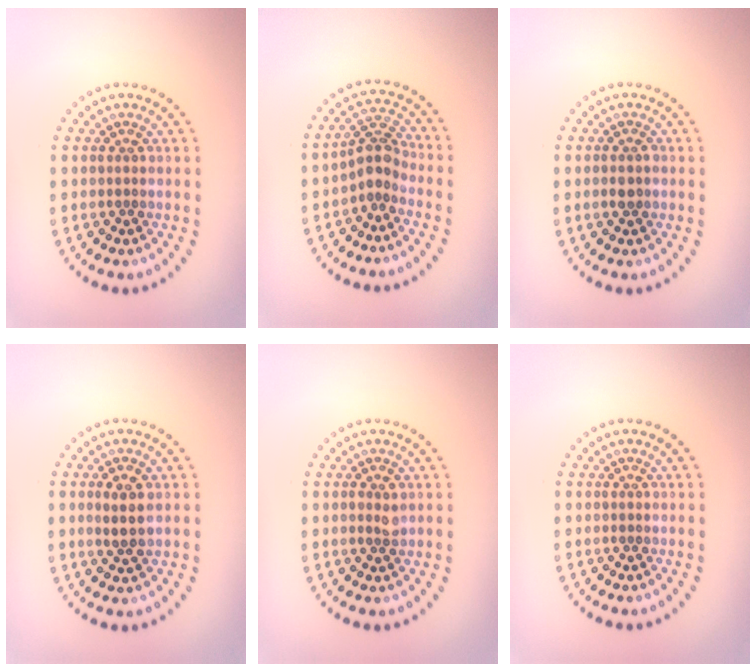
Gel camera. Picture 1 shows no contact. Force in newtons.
{"total": 2.5, "press": 1.9, "slide": 1.7}
{"total": 1.1, "press": 1.0, "slide": 0.3}
{"total": 2.3, "press": 2.2, "slide": 0.6}
{"total": 1.1, "press": 1.1, "slide": 0.2}
{"total": 0.0}